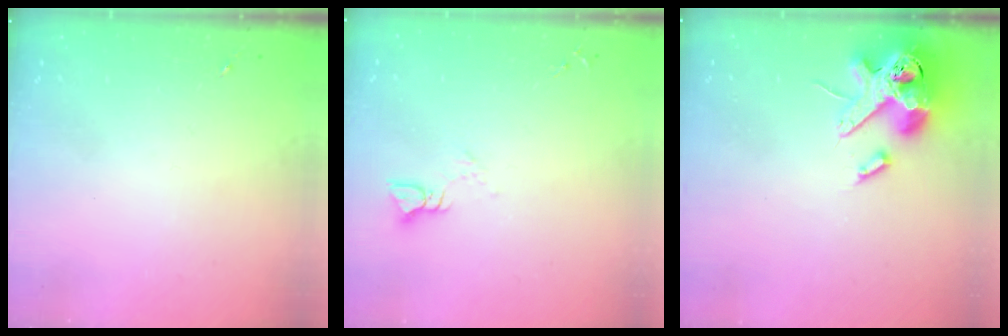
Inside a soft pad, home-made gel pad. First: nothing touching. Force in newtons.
{"total": 3.5, "press": 3.5, "slide": 0.2}
{"total": 15.3, "press": 15.1, "slide": 2.6}